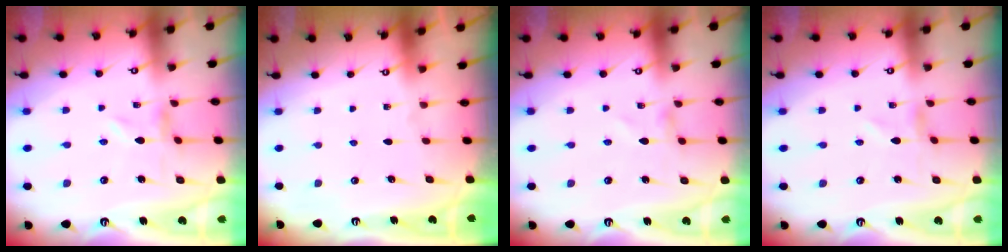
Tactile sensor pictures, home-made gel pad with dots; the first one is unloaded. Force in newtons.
{"total": 0.0}
{"total": 0.7, "press": 0.6, "slide": 0.1}
{"total": 1.0, "press": 0.9, "slide": 0.1}